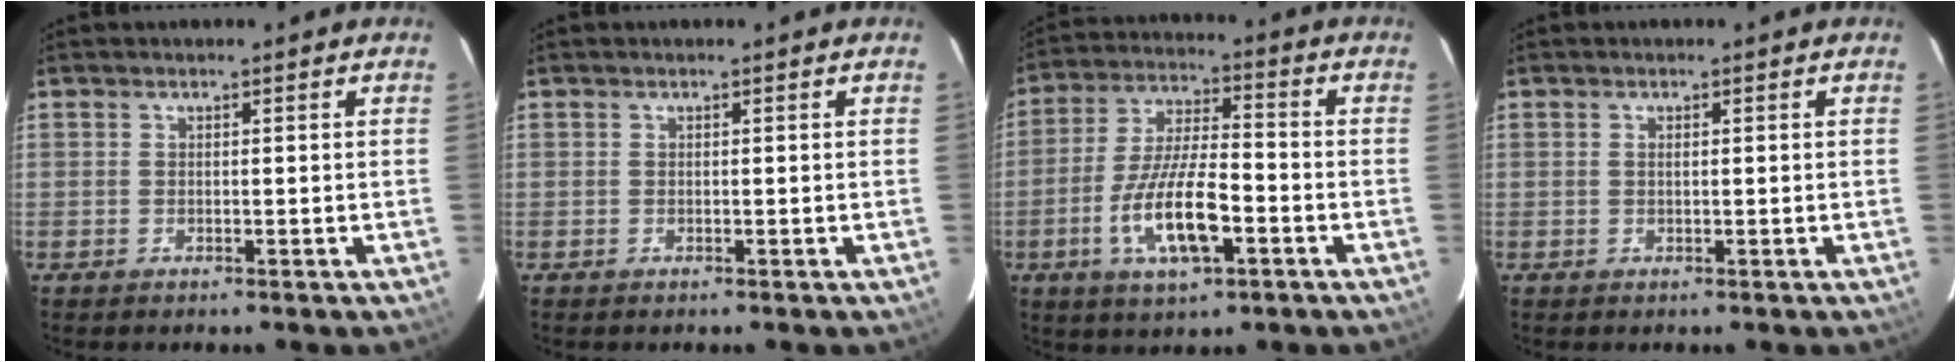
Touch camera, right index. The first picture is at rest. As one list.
[{"total": 0.0}, {"total": 13.4, "force": [-5.0, 4.0, 11.7], "torque": [-0.240, -0.008, -0.088]}, {"total": 0.5, "force": [0.2, 0.1, 0.5], "torque": [-0.011, 0.002, 0.002]}]